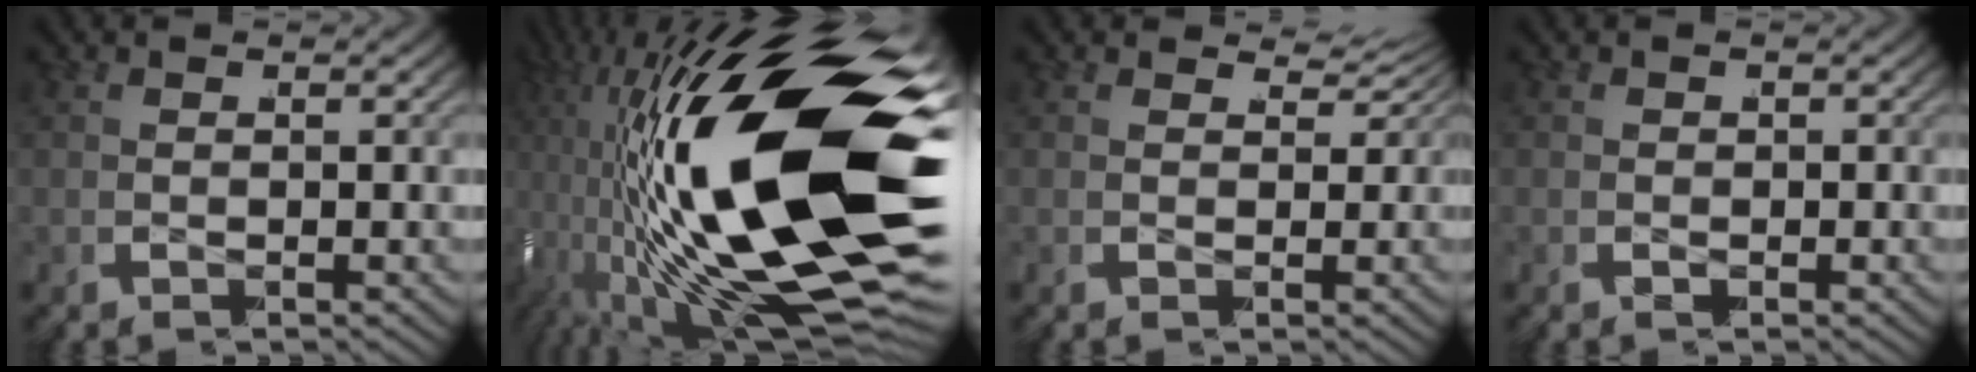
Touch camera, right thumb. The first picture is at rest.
{"total": 30.3, "force": [-2.5, 14.9, 26.3], "torque": [-0.491, -0.042, 0.002]}
{"total": 2.2, "force": [1.3, 1.1, 1.4], "torque": [-0.019, 0.004, 0.019]}
{"total": 1.0, "force": [-0.3, 0.9, 0.3], "torque": [-0.013, -0.008, -0.002]}